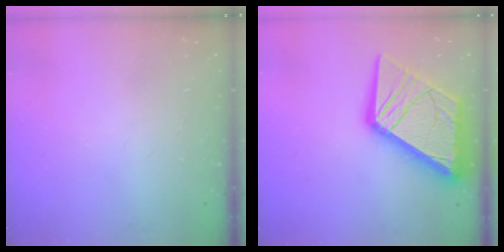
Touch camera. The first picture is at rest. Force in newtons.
{"total": 24.9, "press": 24.8, "slide": 2.8}